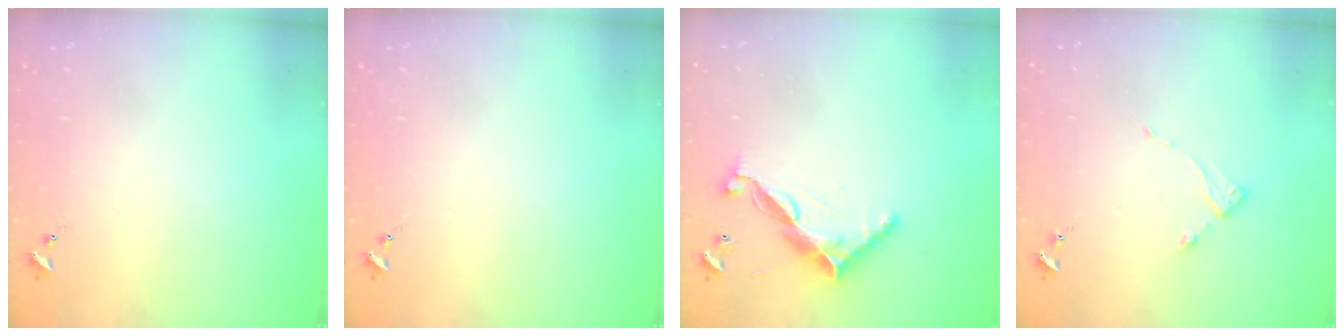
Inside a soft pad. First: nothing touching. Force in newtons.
{"total": 0.0}
{"total": 9.9, "press": 9.9, "slide": 0.4}
{"total": 3.7, "press": 3.6, "slide": 0.4}